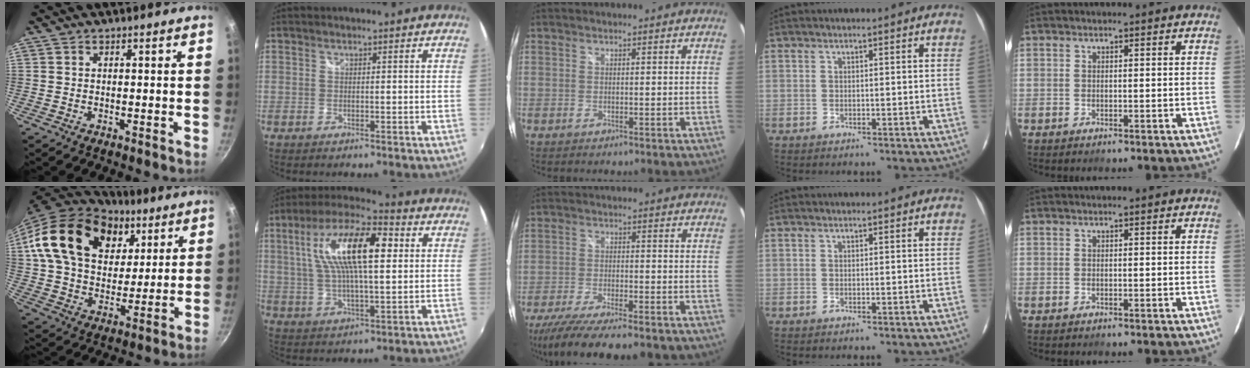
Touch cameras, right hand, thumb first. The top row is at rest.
{"thumb": {"total": 25.0, "force": [10.3, 17.3, 14.8], "torque": [-0.237, -0.008, 0.179]}, "index": {"total": 17.2, "force": [4.5, 5.6, 15.6], "torque": [-0.288, 0.026, 0.073]}, "middle": {"total": 14.2, "force": [-11.4, 2.9, 8.0], "torque": [-0.165, -0.046, -0.184]}}